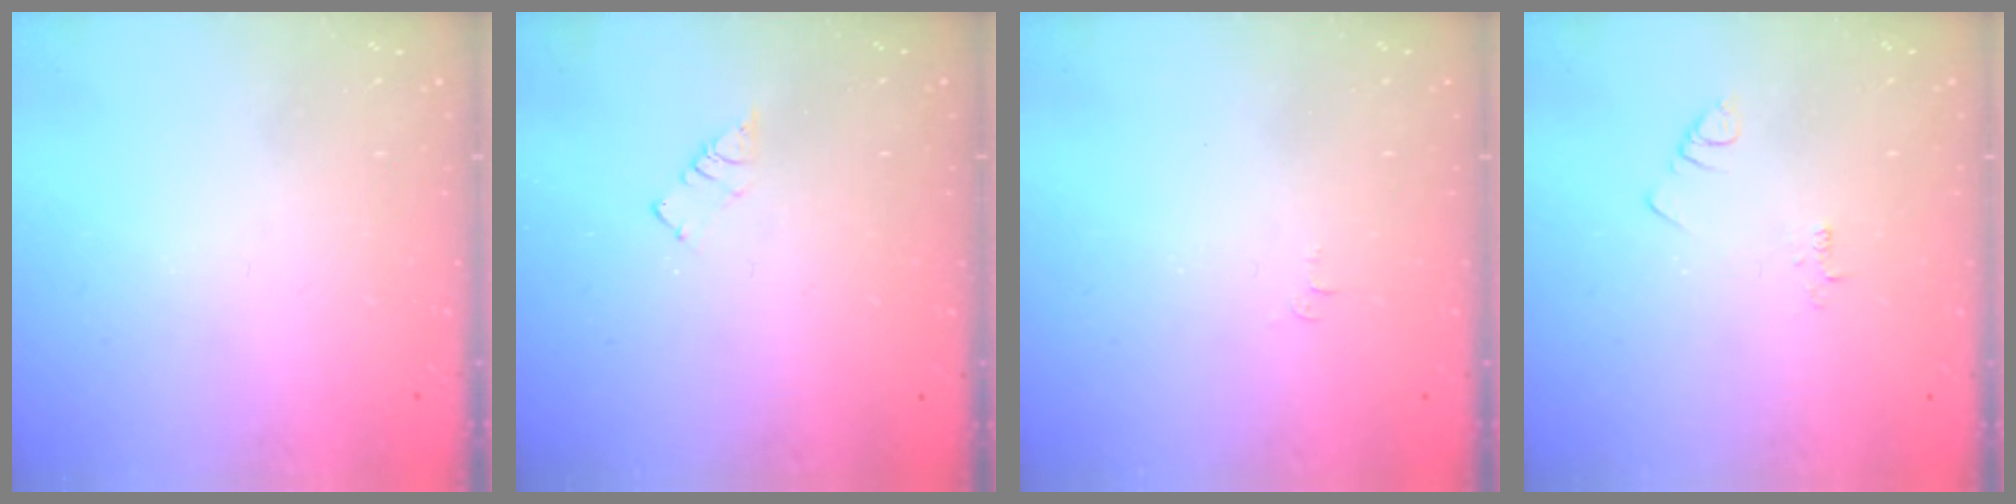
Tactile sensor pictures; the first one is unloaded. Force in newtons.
{"total": 2.6, "press": 2.6, "slide": 0.3}
{"total": 3.3, "press": 3.3, "slide": 0.5}
{"total": 2.1, "press": 2.1, "slide": 0.4}